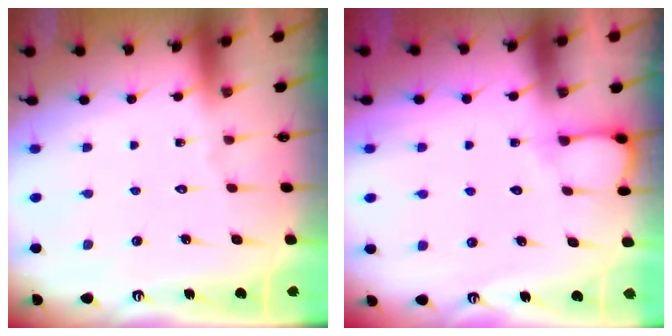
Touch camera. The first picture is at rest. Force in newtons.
{"total": 3.8, "press": 3.8, "slide": 0.4}